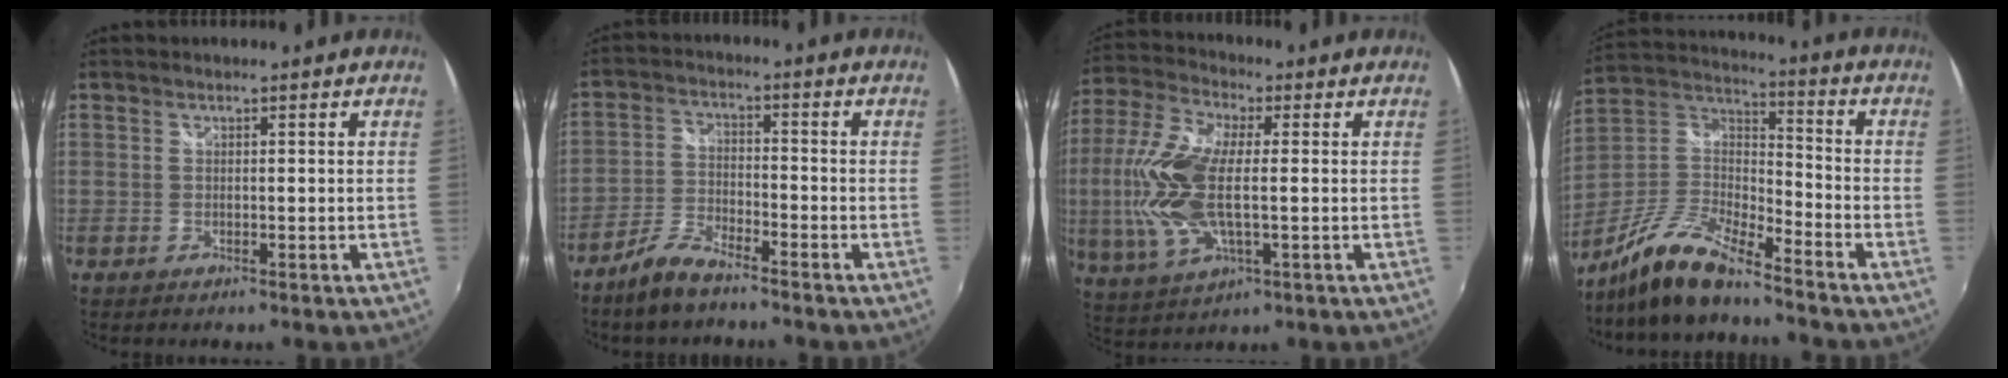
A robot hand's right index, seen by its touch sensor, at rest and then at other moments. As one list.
[{"total": 6.6, "force": [-5.4, 1.6, 3.4], "torque": [-0.082, 0.000, -0.109]}, {"total": 15.7, "force": [-0.3, 6.5, 14.2], "torque": [-0.312, 0.004, -0.006]}, {"total": 13.7, "force": [-10.8, 2.7, 7.9], "torque": [-0.183, -0.001, -0.215]}]